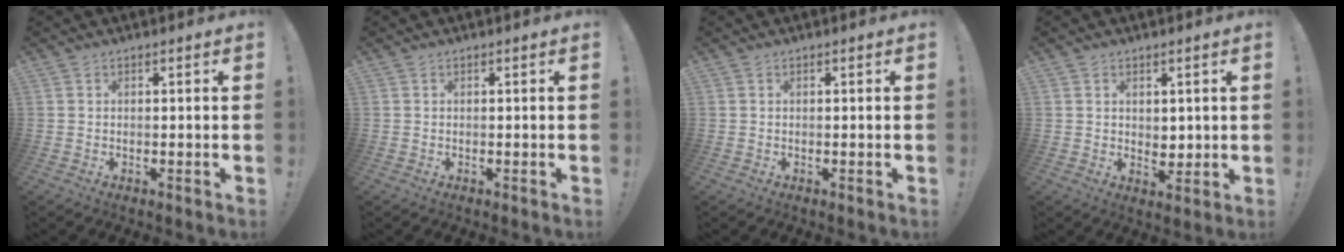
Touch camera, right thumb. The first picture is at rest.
{"total": 0.0}
{"total": 0.0}
{"total": 3.8, "force": [1.3, 3.3, 1.3], "torque": [-0.002, -0.012, 0.021]}